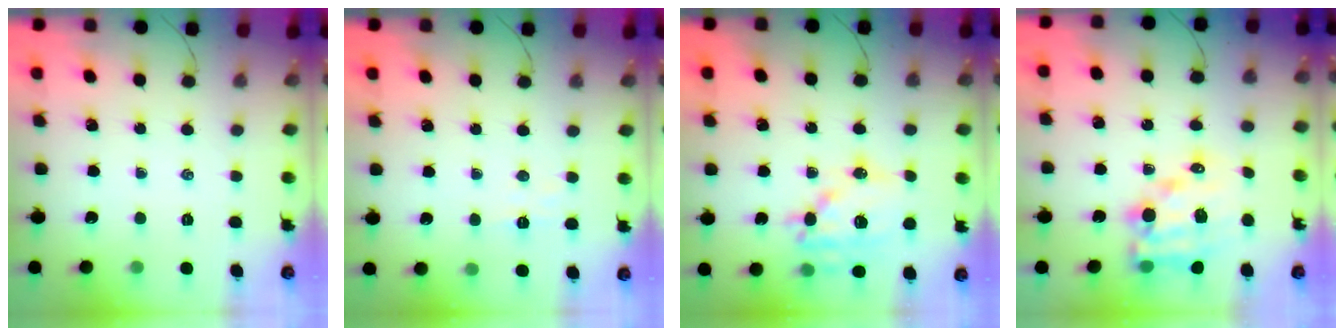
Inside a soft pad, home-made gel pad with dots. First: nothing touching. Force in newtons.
{"total": 4.3, "press": 4.1, "slide": 1.0}
{"total": 16.2, "press": 15.9, "slide": 3.2}
{"total": 11.9, "press": 11.6, "slide": 2.9}